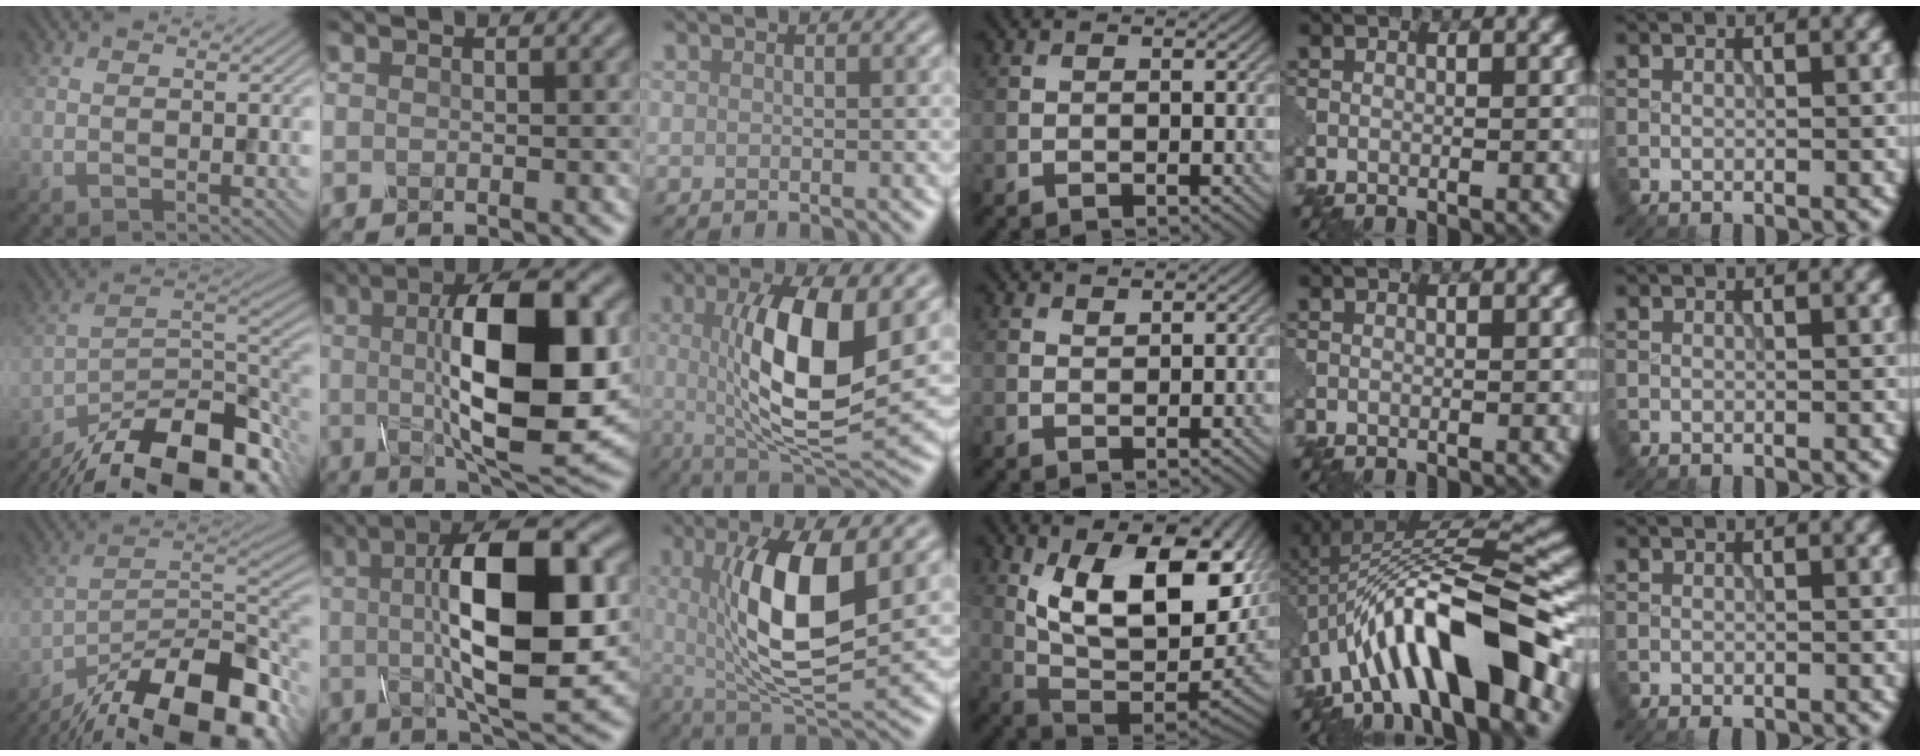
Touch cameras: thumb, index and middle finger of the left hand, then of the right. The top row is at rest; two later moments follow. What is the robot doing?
{"motion": "disassemble", "object": "glue stick"}